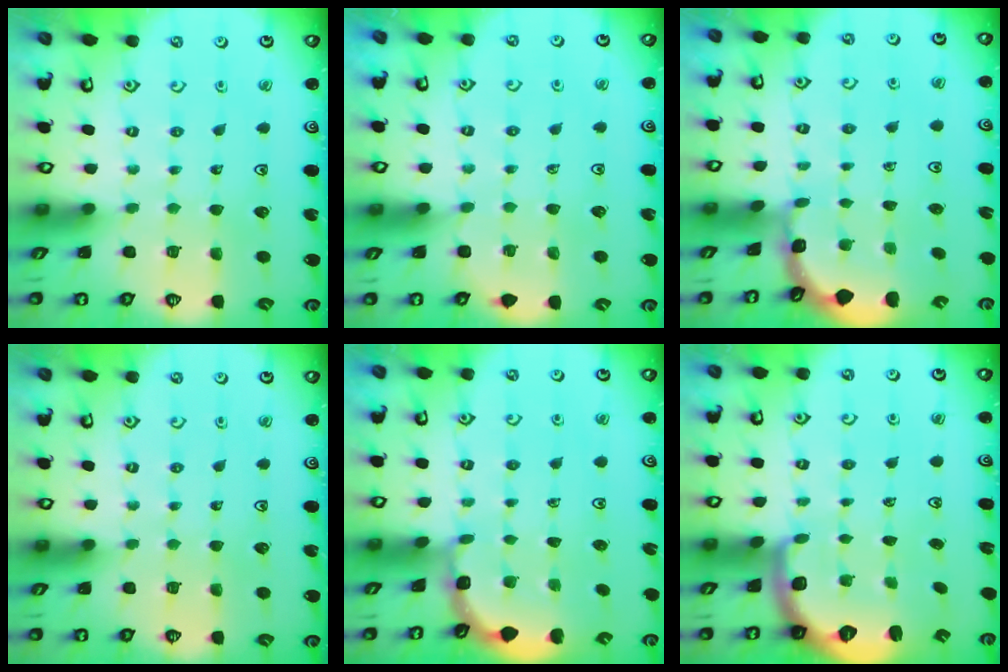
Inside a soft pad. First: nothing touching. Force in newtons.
{"total": 3.4, "press": 3.4, "slide": 0.4}
{"total": 1.5, "press": 1.4, "slide": 0.3}
{"total": 0.0}
{"total": 1.7, "press": 1.7, "slide": 0.2}
{"total": 1.7, "press": 1.6, "slide": 0.4}